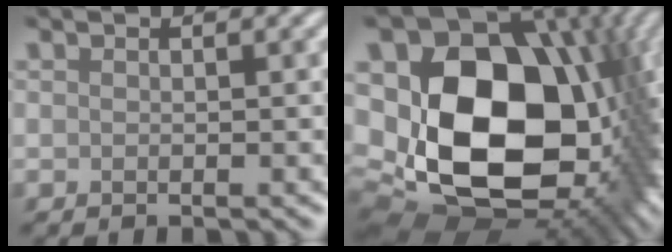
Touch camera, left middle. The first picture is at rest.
{"total": 20.9, "force": [1.5, 14.8, 14.6], "torque": [-0.290, -0.042, 0.077]}